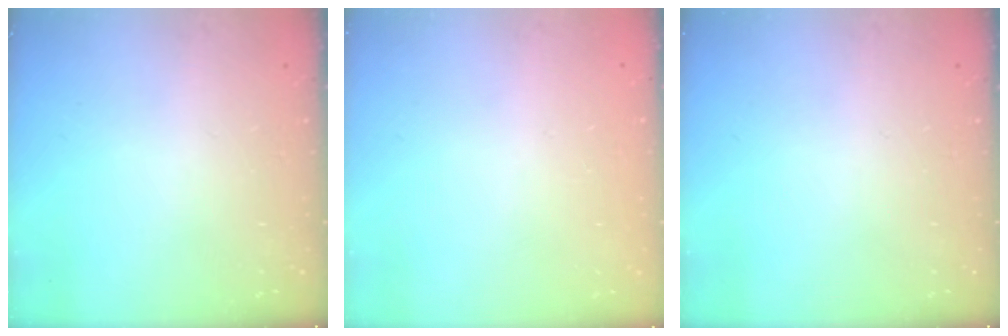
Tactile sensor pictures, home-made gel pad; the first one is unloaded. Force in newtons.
{"total": 0.0}
{"total": 0.0}